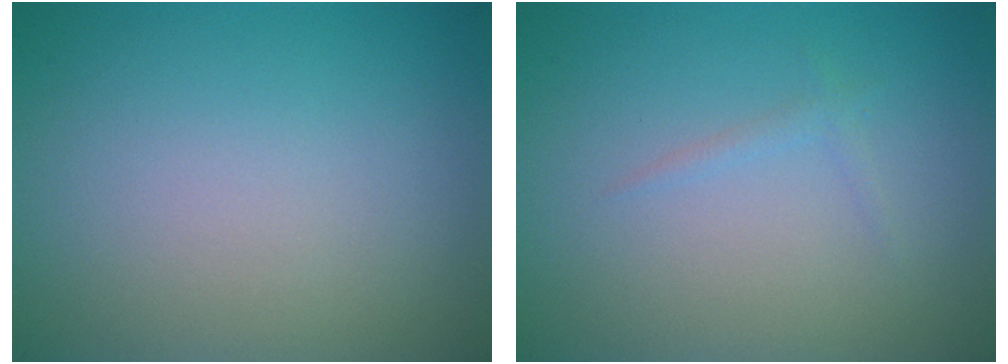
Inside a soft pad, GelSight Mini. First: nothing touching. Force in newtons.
{"total": 0.8, "press": 0.8, "slide": 0.0}